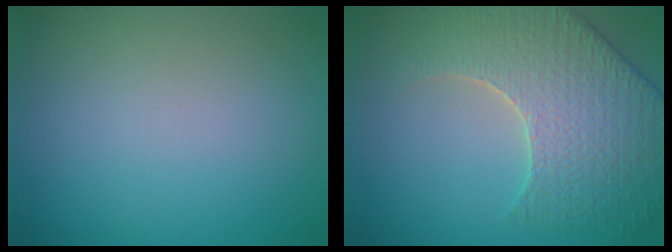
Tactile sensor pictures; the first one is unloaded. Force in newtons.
{"total": 6.8, "press": 5.8, "slide": 3.6}